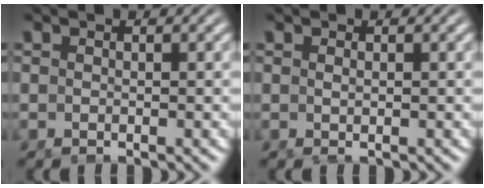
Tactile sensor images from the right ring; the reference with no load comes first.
{"total": 0.8, "force": [-0.1, -0.7, 0.3], "torque": [-0.007, -0.010, 0.007]}